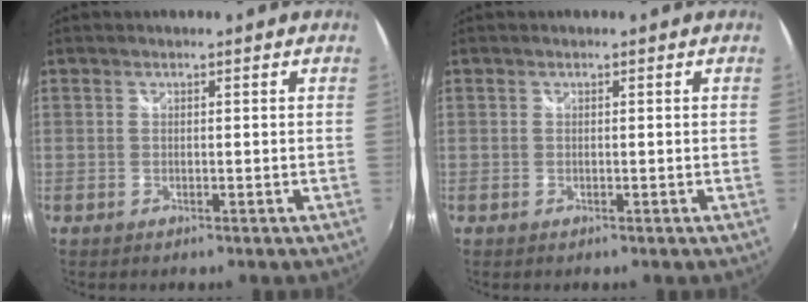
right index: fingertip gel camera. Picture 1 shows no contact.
{"total": 0.0}